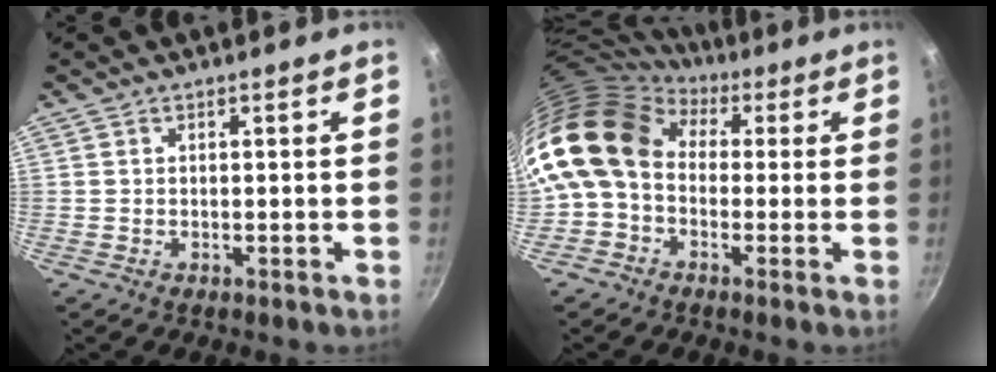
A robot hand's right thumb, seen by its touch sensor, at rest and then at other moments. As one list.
[{"total": 14.4, "force": [1.5, 11.1, 9.0], "torque": [-0.161, 0.031, 0.002]}]